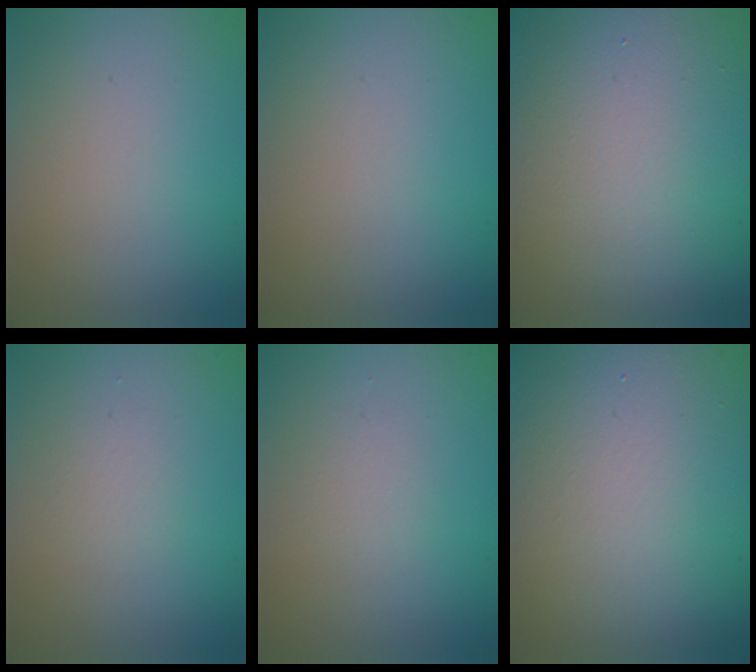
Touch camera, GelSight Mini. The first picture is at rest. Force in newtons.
{"total": 0.0}
{"total": 19.8, "press": 19.8, "slide": 1.2}
{"total": 0.9, "press": 0.9, "slide": 0.0}
{"total": 0.9, "press": 0.9, "slide": 0.0}
{"total": 18.7, "press": 18.7, "slide": 0.8}